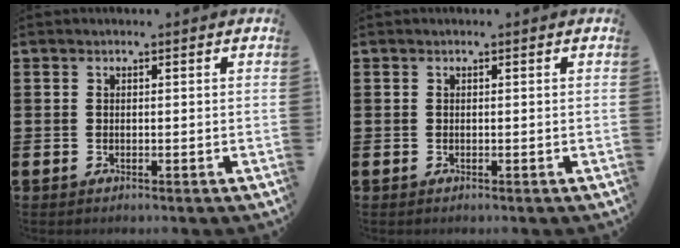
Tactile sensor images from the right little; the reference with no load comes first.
{"total": 0.0}